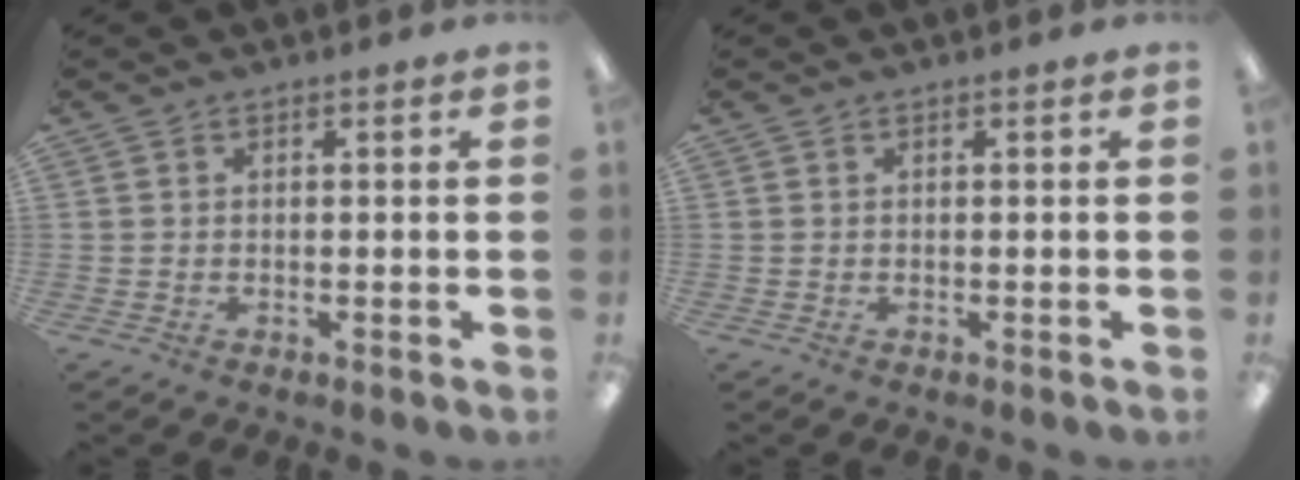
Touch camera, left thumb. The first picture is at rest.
{"total": 0.0}